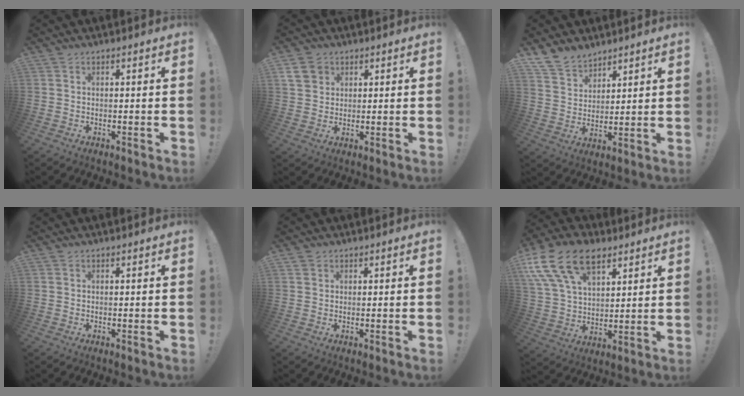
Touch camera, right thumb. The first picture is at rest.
{"total": 6.5, "force": [3.2, 5.1, 2.4], "torque": [-0.042, -0.005, 0.065]}
{"total": 9.4, "force": [7.7, 5.1, 1.7], "torque": [-0.041, -0.052, 0.152]}
{"total": 0.0}
{"total": 1.1, "force": [0.8, 0.8, 0.2], "torque": [-0.002, 0.000, 0.016]}
{"total": 18.5, "force": [10.0, 11.2, 10.9], "torque": [-0.211, -0.042, 0.186]}